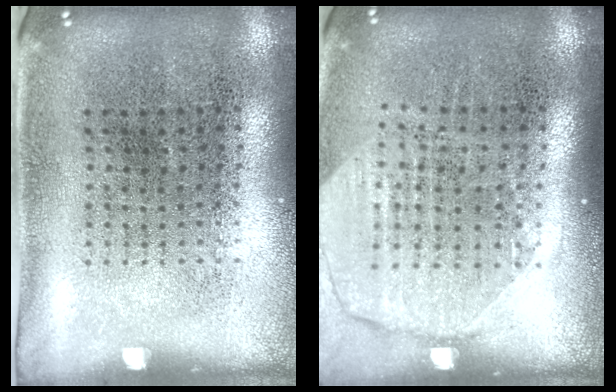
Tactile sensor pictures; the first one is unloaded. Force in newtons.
{"total": 2.0, "press": 1.7, "slide": 1.0}